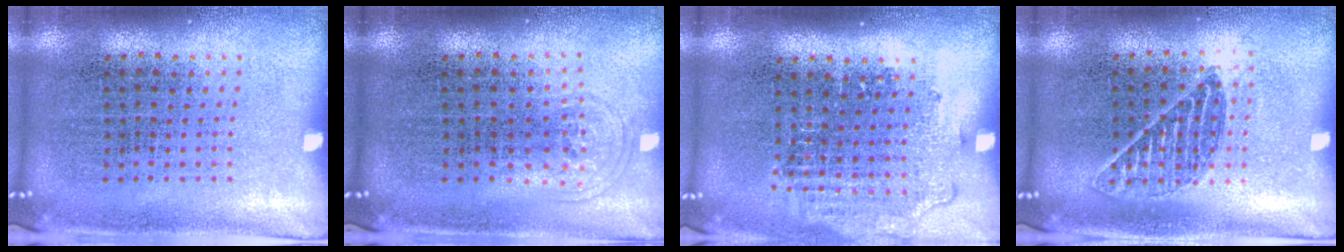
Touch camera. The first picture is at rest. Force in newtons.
{"total": 0.9, "press": 0.7, "slide": 0.6}
{"total": 1.3, "press": 1.1, "slide": 0.6}
{"total": 1.1, "press": 1.1, "slide": 0.5}